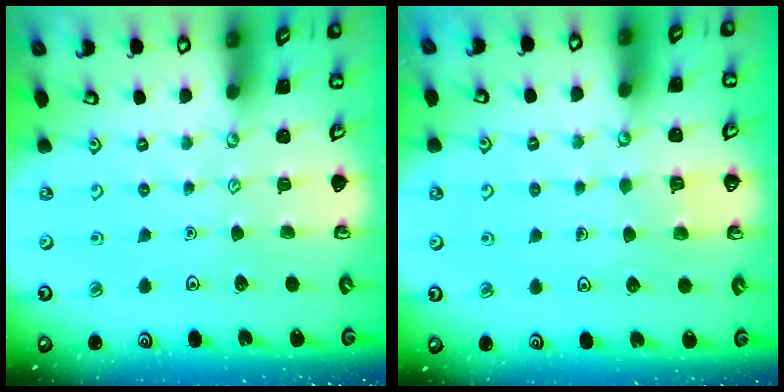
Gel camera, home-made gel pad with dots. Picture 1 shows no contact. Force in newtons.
{"total": 2.2, "press": 2.2, "slide": 0.0}